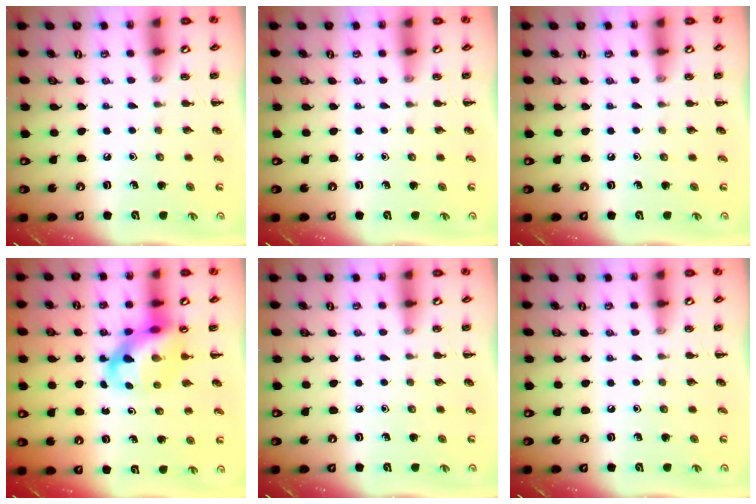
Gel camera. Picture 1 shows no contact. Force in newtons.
{"total": 0.0}
{"total": 0.0}
{"total": 9.7, "press": 9.3, "slide": 2.5}
{"total": 0.0}
{"total": 0.0}